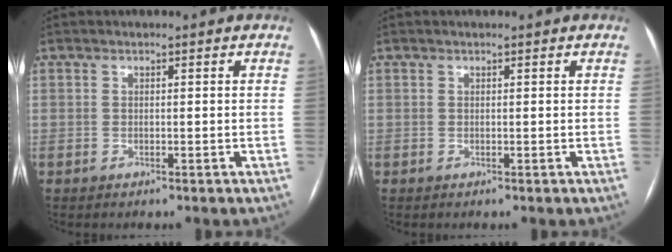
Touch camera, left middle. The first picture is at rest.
{"total": 0.0}